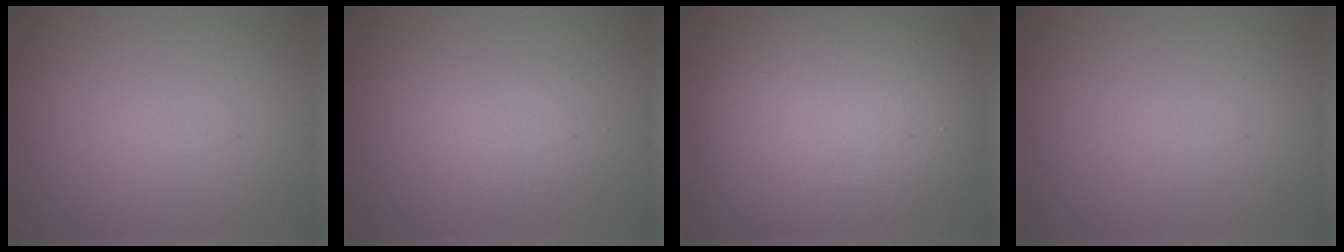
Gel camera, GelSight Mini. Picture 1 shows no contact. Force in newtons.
{"total": 1.7, "press": 1.7, "slide": 0.0}
{"total": 12.9, "press": 12.9, "slide": 0.4}
{"total": 0.0}